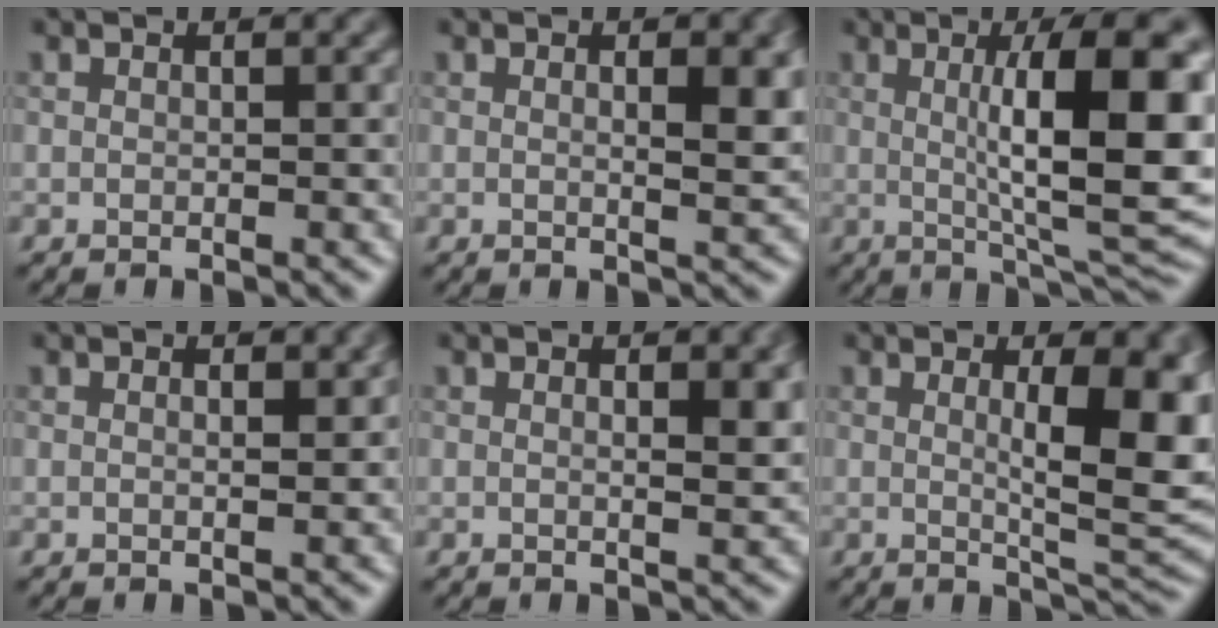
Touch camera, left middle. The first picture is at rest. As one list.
[{"total": 2.9, "force": [0.6, 0.7, 2.8], "torque": [-0.040, -0.003, 0.008]}, {"total": 11.5, "force": [1.3, 2.6, 11.1], "torque": [-0.149, 0.000, 0.025]}, {"total": 1.2, "force": [0.1, 0.3, 1.1], "torque": [-0.013, -0.002, 0.005]}, {"total": 2.3, "force": [0.4, 0.5, 2.2], "torque": [-0.029, -0.001, 0.007]}, {"total": 8.5, "force": [1.1, 2.1, 8.1], "torque": [-0.110, -0.007, 0.022]}]